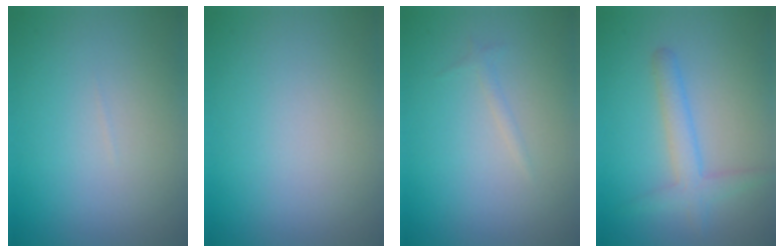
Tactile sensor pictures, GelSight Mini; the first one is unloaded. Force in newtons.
{"total": 0.0}
{"total": 0.6, "press": 0.6, "slide": 0.1}
{"total": 2.8, "press": 2.8, "slide": 0.2}